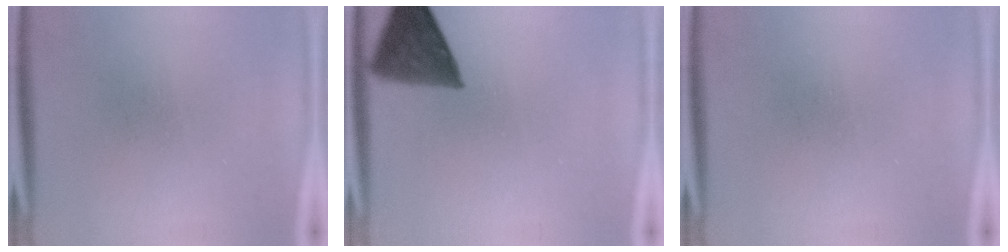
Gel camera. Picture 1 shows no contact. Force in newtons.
{"total": 10.3}
{"total": 0.0}